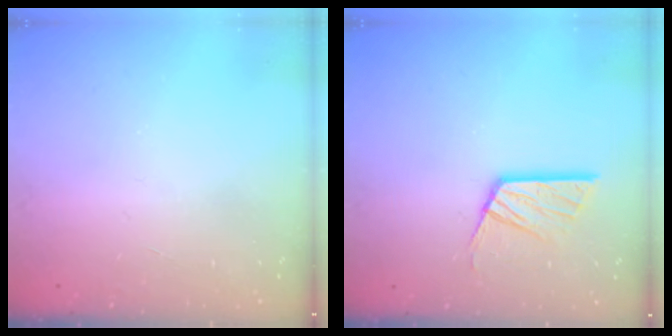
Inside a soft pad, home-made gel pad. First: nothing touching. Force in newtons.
{"total": 11.6, "press": 11.5, "slide": 0.8}